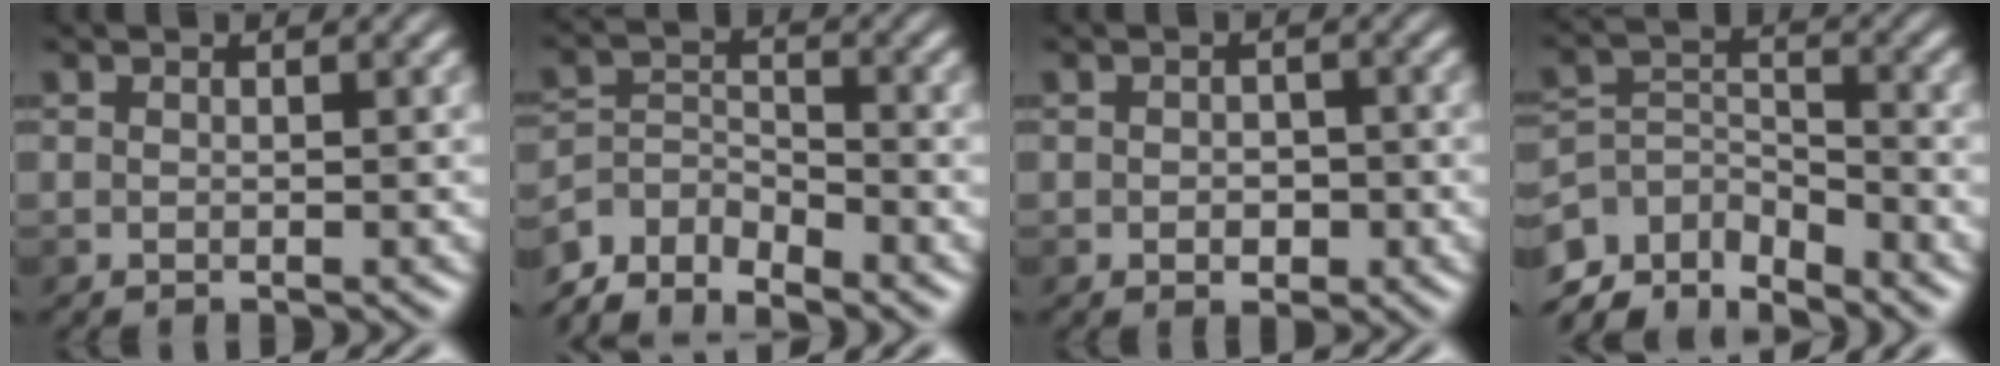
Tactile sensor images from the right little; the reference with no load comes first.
{"total": 5.0, "force": [-4.4, 1.9, 1.7], "torque": [-0.029, -0.003, -0.091]}
{"total": 1.8, "force": [-0.4, 1.1, 1.3], "torque": [-0.018, -0.003, -0.007]}
{"total": 5.8, "force": [-4.5, 2.3, 2.8], "torque": [-0.047, -0.008, -0.086]}